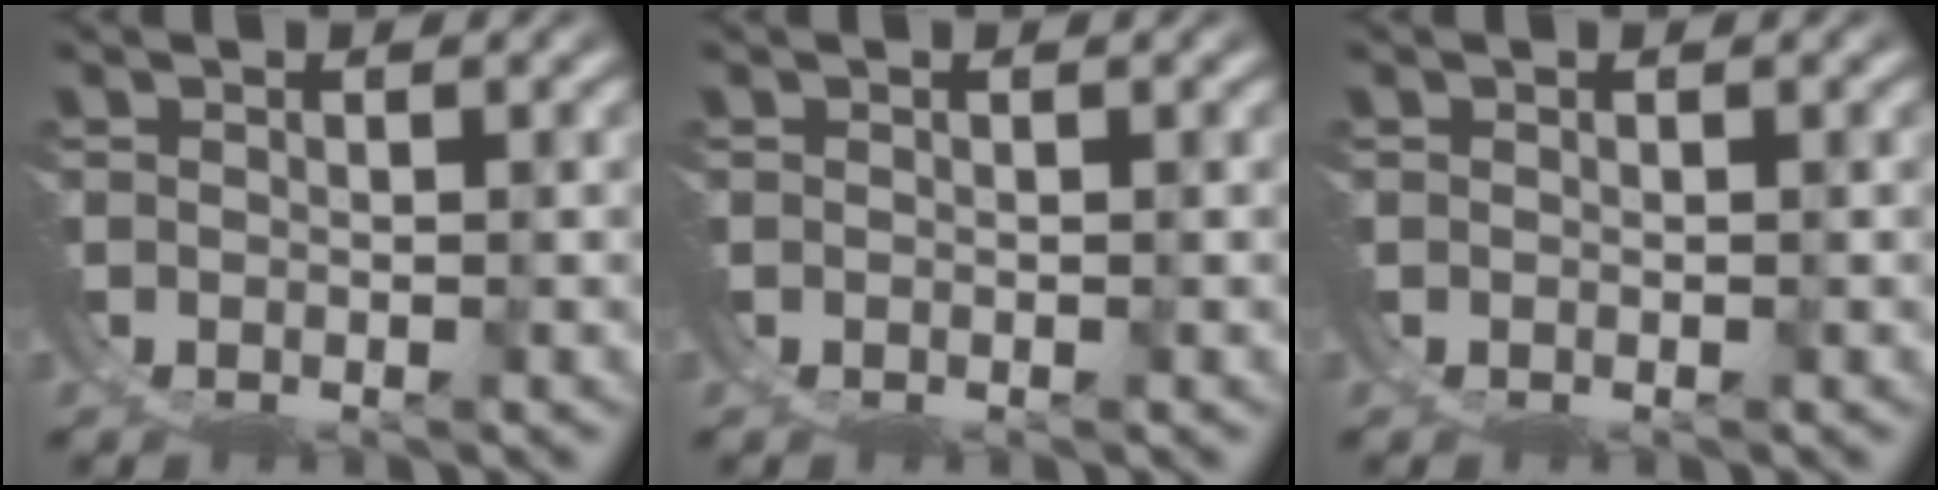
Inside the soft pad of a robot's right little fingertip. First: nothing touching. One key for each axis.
{"total": 0.0}
{"total": 2.6, "fx": 0.1, "fy": -2.5, "fz": -0.6, "tx": 0.025, "ty": -0.009, "tz": 0.015}